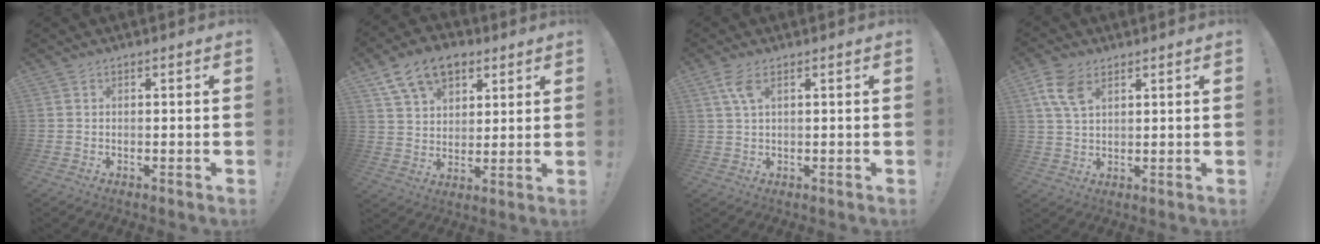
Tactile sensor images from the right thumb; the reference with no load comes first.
{"total": 13.6, "force": [7.6, 9.0, 6.8], "torque": [-0.110, -0.032, 0.147]}
{"total": 4.2, "force": [1.8, 1.5, 3.5], "torque": [-0.078, 0.005, 0.034]}
{"total": 8.0, "force": [4.0, 4.7, 5.2], "torque": [-0.101, -0.007, 0.079]}